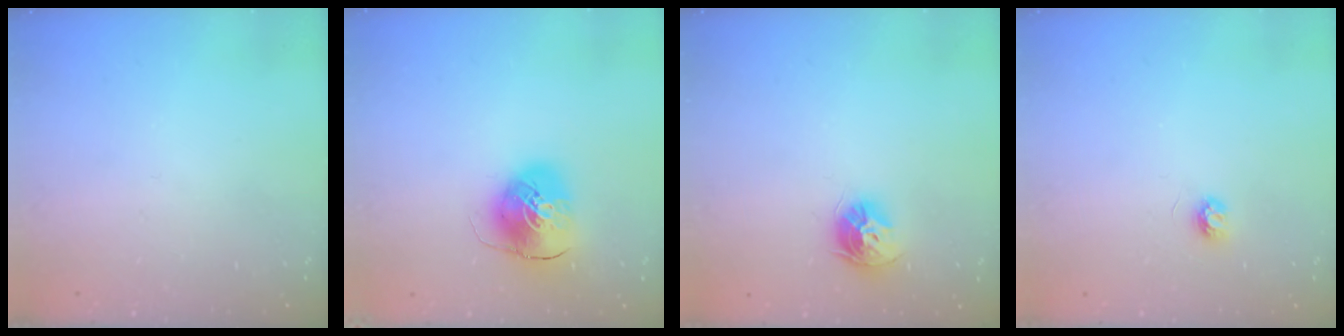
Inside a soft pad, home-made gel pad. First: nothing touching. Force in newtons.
{"total": 10.4, "press": 10.2, "slide": 1.8}
{"total": 9.6, "press": 9.6, "slide": 0.9}
{"total": 3.4, "press": 3.4, "slide": 0.4}